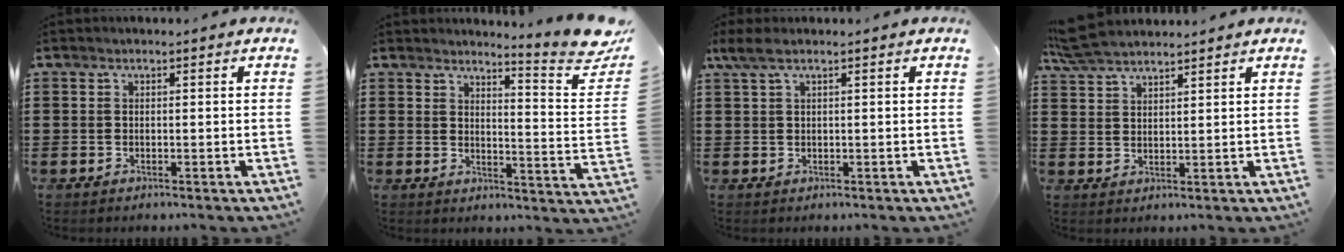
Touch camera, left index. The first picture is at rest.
{"total": 5.5, "force": [4.9, -0.4, 2.6], "torque": [-0.047, -0.048, 0.075]}
{"total": 1.8, "force": [0.6, 0.3, 1.7], "torque": [-0.042, -0.002, 0.007]}
{"total": 5.0, "force": [4.5, 0.9, 1.9], "torque": [-0.051, -0.006, 0.085]}